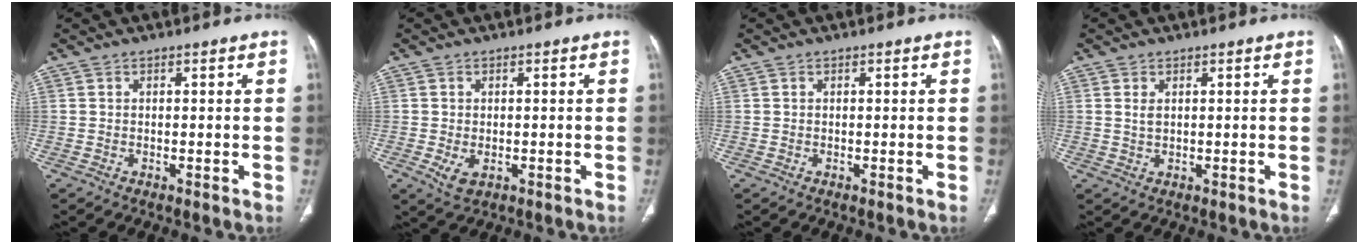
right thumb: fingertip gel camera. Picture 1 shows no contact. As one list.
[{"total": 3.2, "force": [-0.8, 2.0, 2.4], "torque": [-0.048, -0.004, -0.005]}, {"total": 0.0}, {"total": 1.9, "force": [0.5, 1.1, 1.5], "torque": [-0.031, 0.001, 0.016]}]